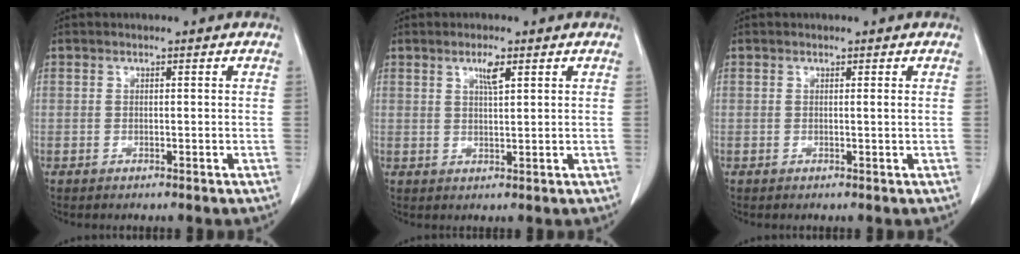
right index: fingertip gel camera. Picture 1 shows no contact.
{"total": 2.9, "force": [1.6, 0.3, 2.4], "torque": [-0.043, -0.002, 0.029]}
{"total": 0.5, "force": [0.3, -0.2, 0.4], "torque": [-0.007, -0.003, 0.006]}